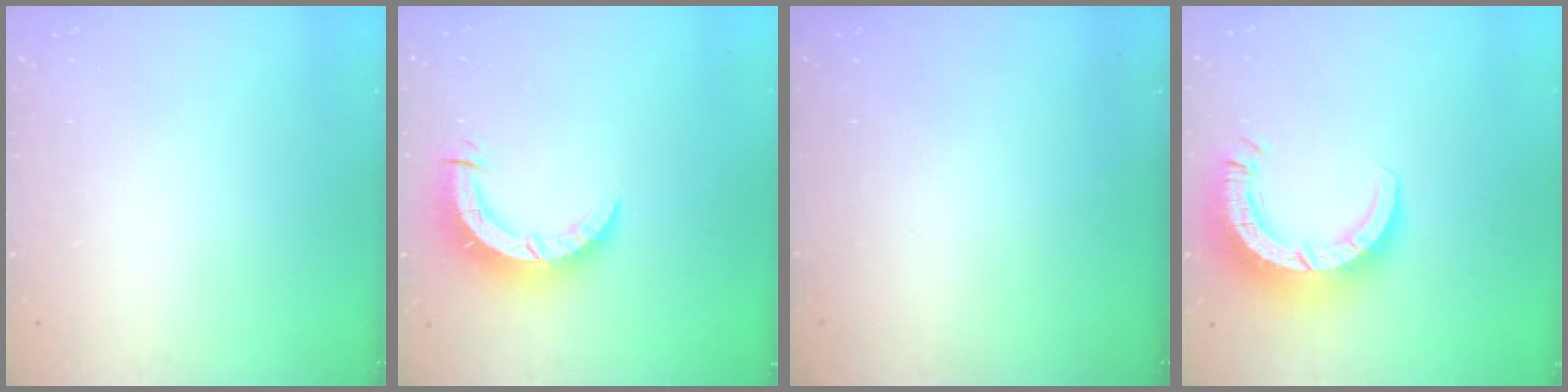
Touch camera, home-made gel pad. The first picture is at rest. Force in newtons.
{"total": 7.9, "press": 7.8, "slide": 0.6}
{"total": 0.0}
{"total": 10.6, "press": 10.5, "slide": 1.0}